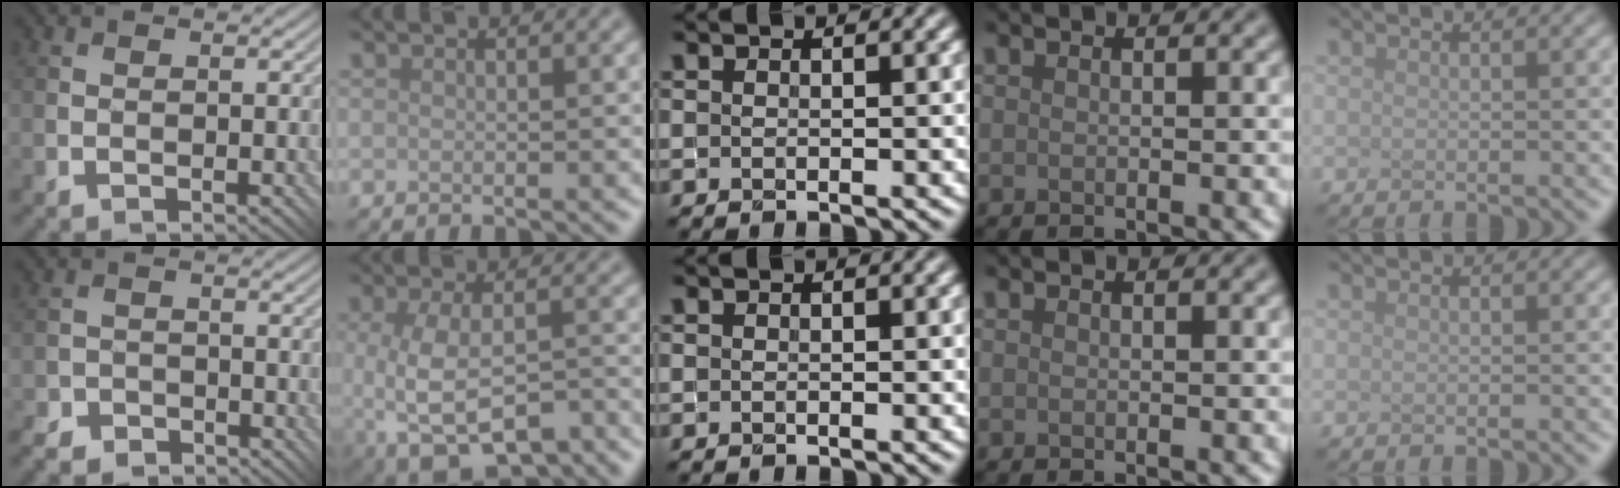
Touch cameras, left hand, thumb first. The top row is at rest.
{"thumb": {"total": 4.6, "force": [-4.0, 2.1, 0.6], "torque": [0.003, 0.005, -0.070]}, "index": {"total": 8.8, "force": [-3.7, 4.4, 6.6], "torque": [-0.132, -0.038, -0.046]}}